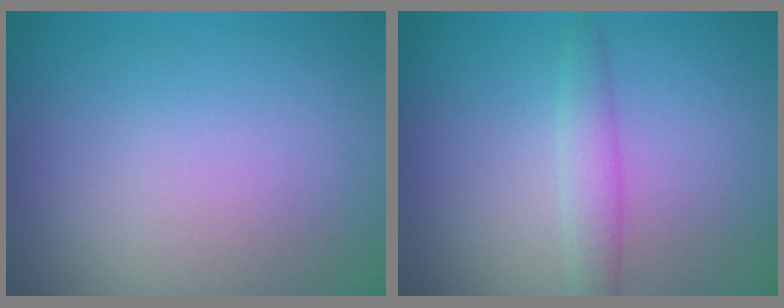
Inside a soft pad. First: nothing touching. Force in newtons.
{"total": 2.1, "press": 2.1, "slide": 0.1}